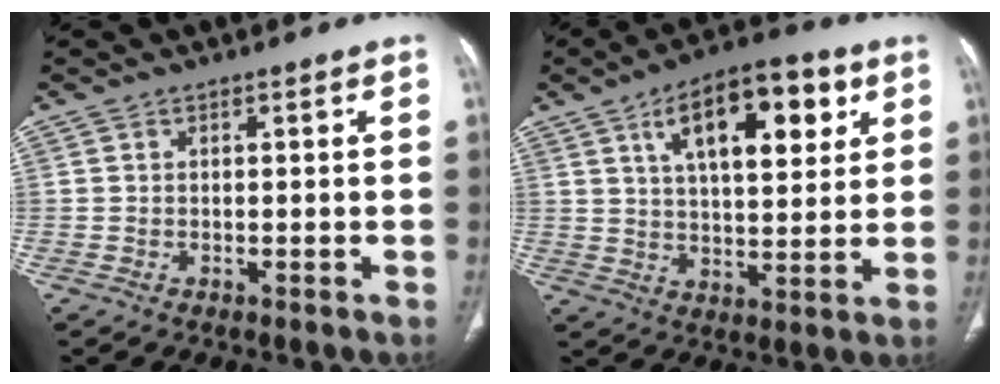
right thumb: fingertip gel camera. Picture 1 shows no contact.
{"total": 16.8, "force": [6.9, 7.5, 13.4], "torque": [-0.170, -0.009, 0.107]}